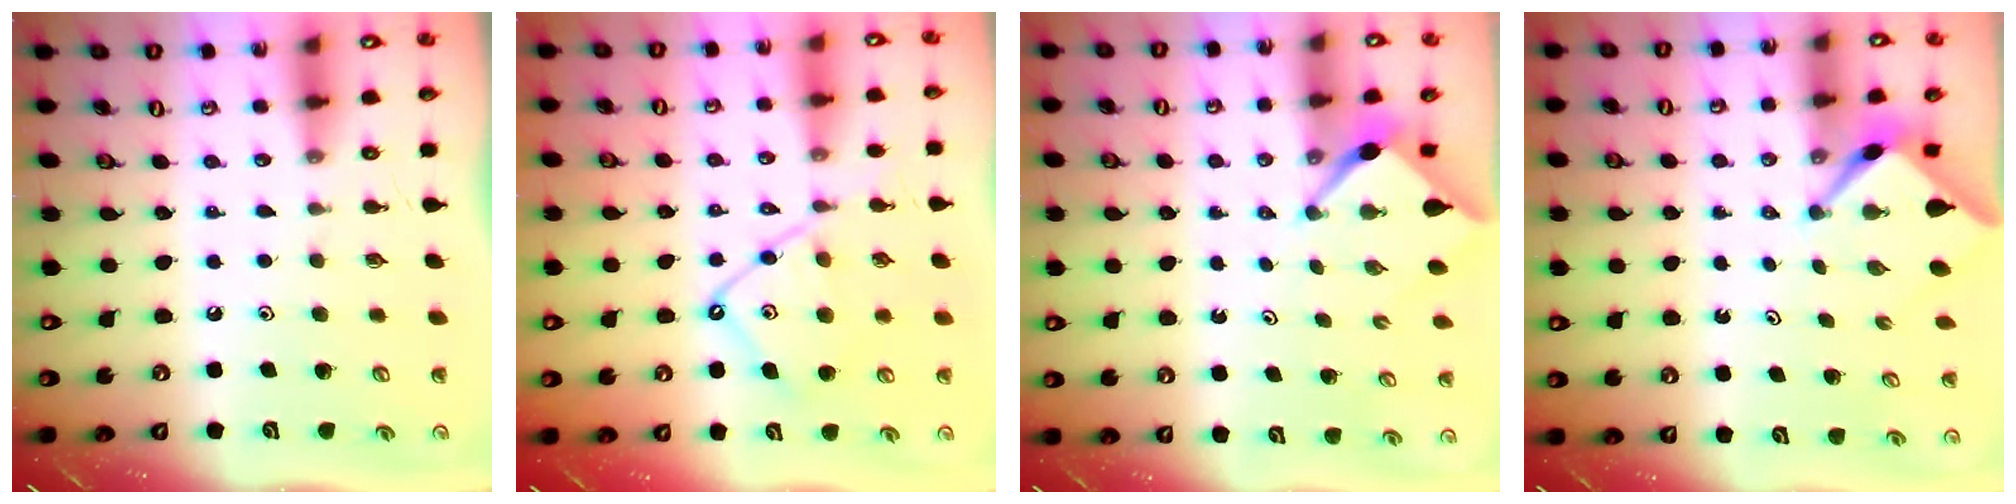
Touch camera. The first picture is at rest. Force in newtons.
{"total": 11.1, "press": 11.0, "slide": 1.1}
{"total": 2.6, "press": 2.6, "slide": 0.1}
{"total": 2.5, "press": 2.5, "slide": 0.3}